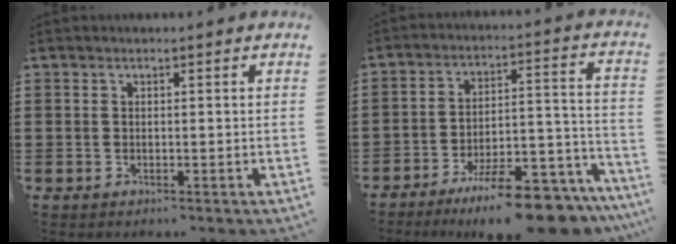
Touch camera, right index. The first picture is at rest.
{"total": 12.7, "force": [-10.4, 1.8, 7.0], "torque": [-0.085, 0.050, -0.182]}